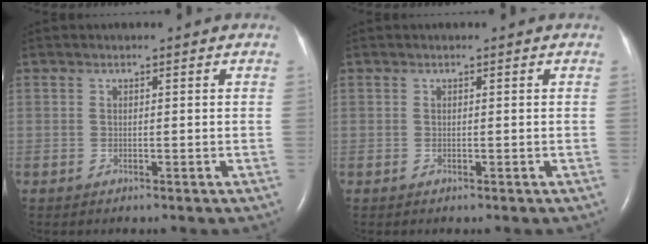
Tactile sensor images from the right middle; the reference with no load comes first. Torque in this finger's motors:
{"motor_torque": [0.01, 0.01, 0.00, 0.00]}